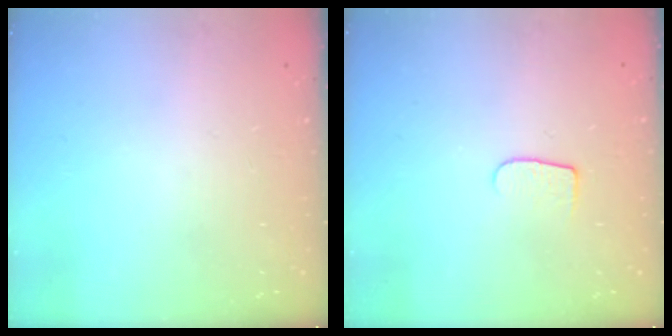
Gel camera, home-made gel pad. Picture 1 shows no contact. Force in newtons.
{"total": 5.8, "press": 5.8, "slide": 0.7}